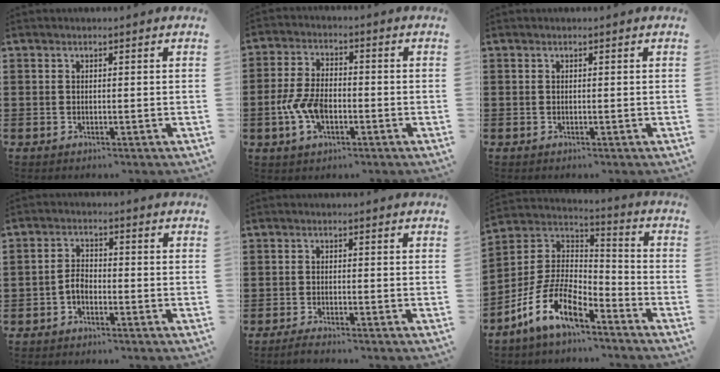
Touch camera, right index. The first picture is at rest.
{"total": 6.3, "force": [-1.8, 3.6, 4.9], "torque": [-0.119, 0.001, -0.039]}
{"total": 0.0}
{"total": 2.8, "force": [-1.4, 1.6, 1.9], "torque": [-0.045, 0.004, -0.031]}
{"total": 1.4, "force": [-1.3, -0.1, 0.3], "torque": [-0.007, 0.000, -0.025]}
{"total": 11.6, "force": [-7.9, 4.6, 7.2], "torque": [-0.164, 0.012, -0.158]}